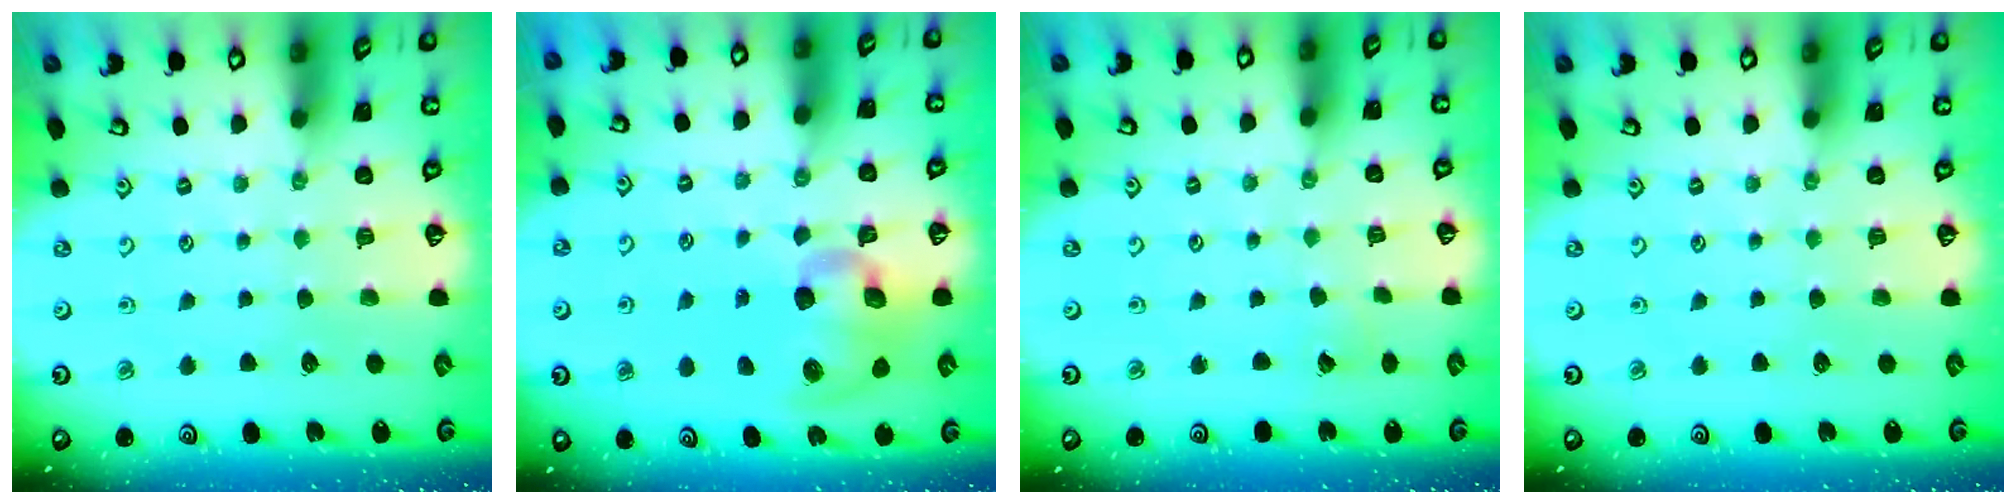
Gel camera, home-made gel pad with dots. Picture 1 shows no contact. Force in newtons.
{"total": 12.5, "press": 12.3, "slide": 1.9}
{"total": 1.4, "press": 1.4, "slide": 0.0}
{"total": 0.0}